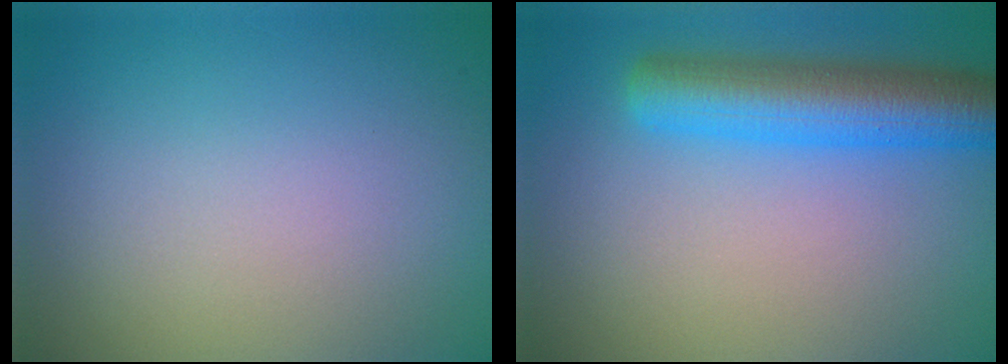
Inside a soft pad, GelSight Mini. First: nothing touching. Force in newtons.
{"total": 6.8, "press": 6.8, "slide": 0.3}